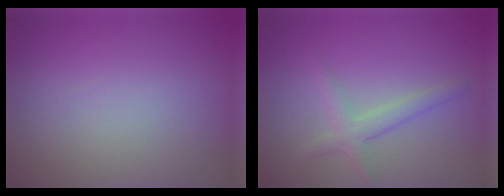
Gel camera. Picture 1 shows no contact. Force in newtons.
{"total": 2.3, "press": 2.3, "slide": 0.1}